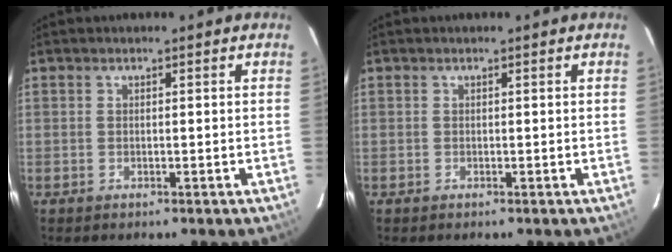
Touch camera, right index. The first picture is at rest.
{"total": 0.0}